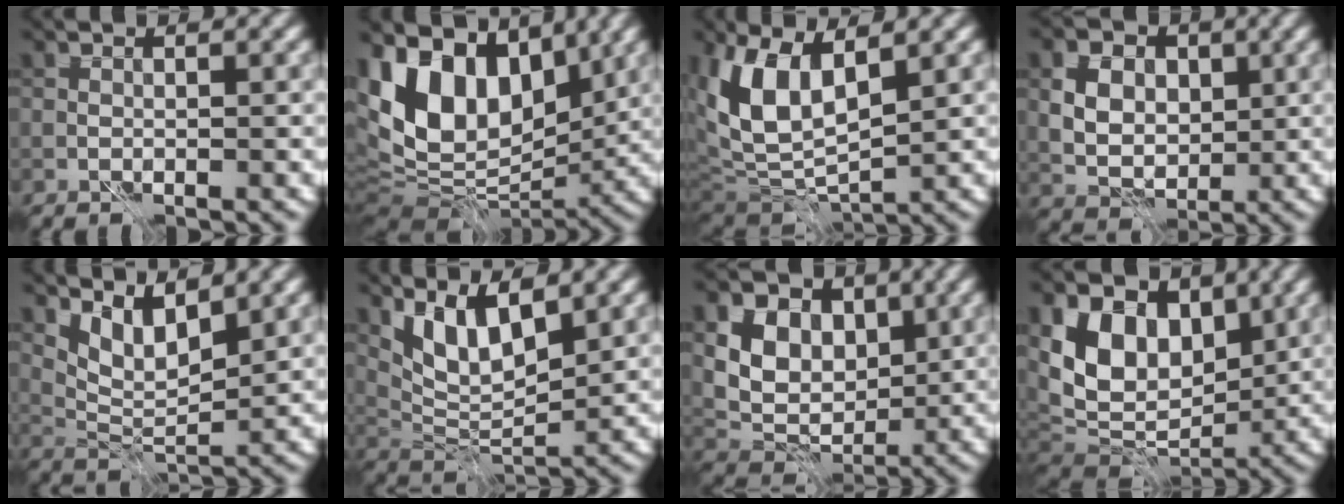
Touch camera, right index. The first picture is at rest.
{"total": 12.2, "force": [4.3, 8.1, 8.0], "torque": [-0.156, 0.017, 0.070]}
{"total": 7.8, "force": [2.4, 3.9, 6.3], "torque": [-0.145, -0.004, 0.043]}
{"total": 6.1, "force": [1.6, 4.7, 3.6], "torque": [-0.064, 0.011, 0.017]}
{"total": 4.3, "force": [2.6, 1.8, 2.9], "torque": [-0.062, -0.012, 0.053]}
{"total": 5.9, "force": [3.0, 2.6, 4.4], "torque": [-0.090, -0.013, 0.060]}
{"total": 9.3, "force": [3.5, 7.0, 5.1], "torque": [-0.086, 0.014, 0.048]}
{"total": 10.3, "force": [2.8, 7.3, 6.7], "torque": [-0.125, -0.003, 0.048]}